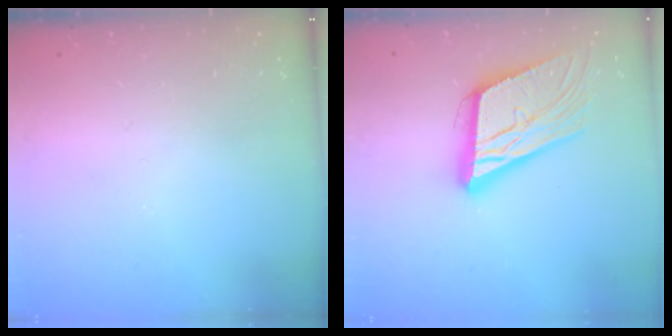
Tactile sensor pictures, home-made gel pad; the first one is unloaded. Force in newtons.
{"total": 18.5, "press": 18.2, "slide": 3.6}